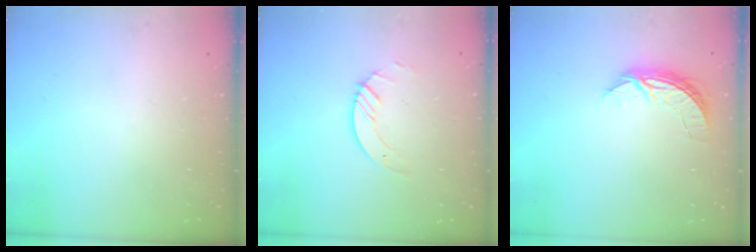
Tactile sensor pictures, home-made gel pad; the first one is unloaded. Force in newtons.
{"total": 3.1, "press": 3.0, "slide": 0.3}
{"total": 6.2, "press": 6.2, "slide": 0.5}